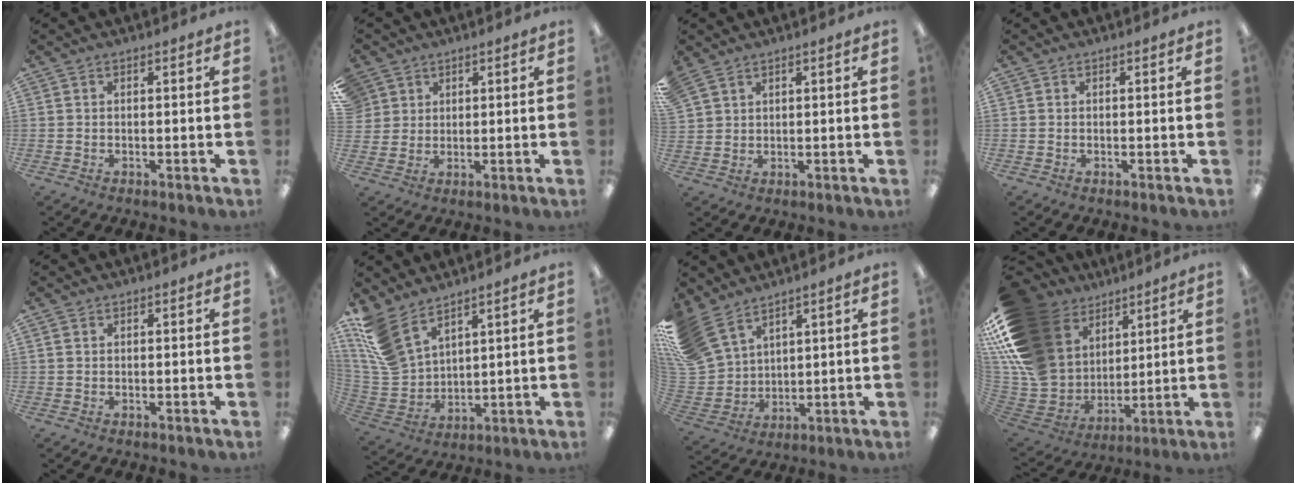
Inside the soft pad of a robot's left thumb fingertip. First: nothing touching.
{"total": 4.6, "force": [2.6, 3.8, -0.4], "torque": [-0.005, -0.005, 0.049]}
{"total": 3.5, "force": [2.8, 1.9, 1.0], "torque": [-0.025, -0.005, 0.055]}
{"total": 0.0}
{"total": 0.7, "force": [0.3, 0.6, 0.4], "torque": [-0.008, 0.005, 0.004]}
{"total": 13.0, "force": [9.0, 6.6, 6.8], "torque": [-0.175, -0.034, 0.176]}
{"total": 14.0, "force": [9.9, 8.2, 5.6], "torque": [-0.151, -0.039, 0.198]}
{"total": 24.0, "force": [11.0, 17.4, 12.4], "torque": [-0.263, -0.066, 0.236]}